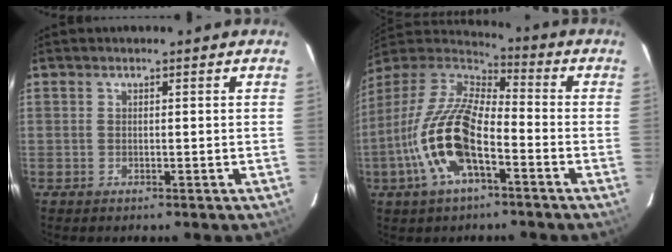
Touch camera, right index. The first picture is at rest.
{"total": 17.6, "force": [-6.5, 6.8, 14.8], "torque": [-0.306, -0.011, -0.133]}